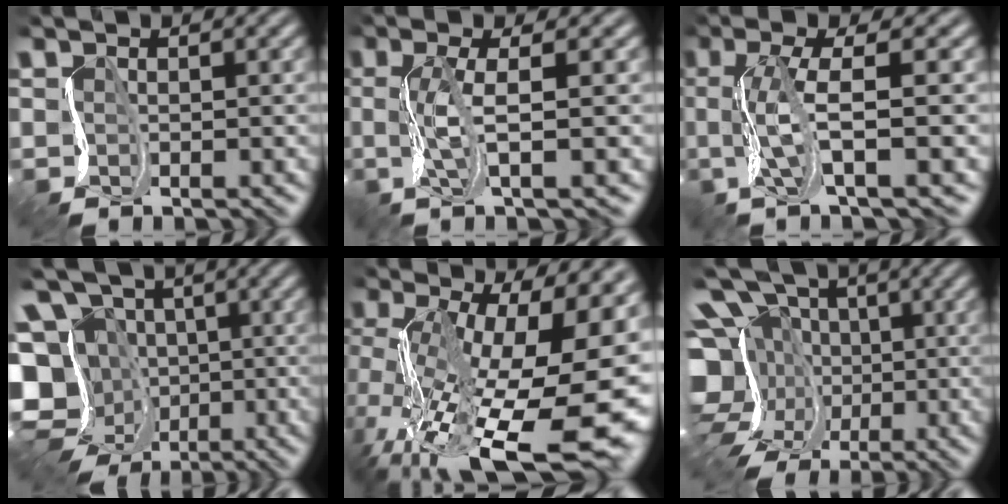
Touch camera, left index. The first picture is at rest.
{"total": 3.8, "force": [-1.3, -0.3, 3.6], "torque": [-0.054, -0.008, -0.026]}
{"total": 5.2, "force": [-1.5, 0.1, 5.0], "torque": [-0.086, -0.009, -0.028]}
{"total": 14.9, "force": [-5.2, 13.1, 4.9], "torque": [-0.111, -0.007, -0.097]}
{"total": 16.7, "force": [-4.8, 5.8, 14.9], "torque": [-0.230, -0.041, -0.068]}
{"total": 15.8, "force": [-5.3, 13.0, 7.3], "torque": [-0.152, -0.012, -0.111]}